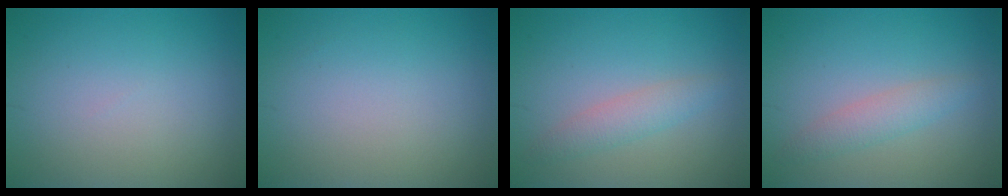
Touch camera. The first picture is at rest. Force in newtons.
{"total": 0.0}
{"total": 2.1, "press": 2.1, "slide": 0.1}
{"total": 2.1, "press": 2.1, "slide": 0.1}